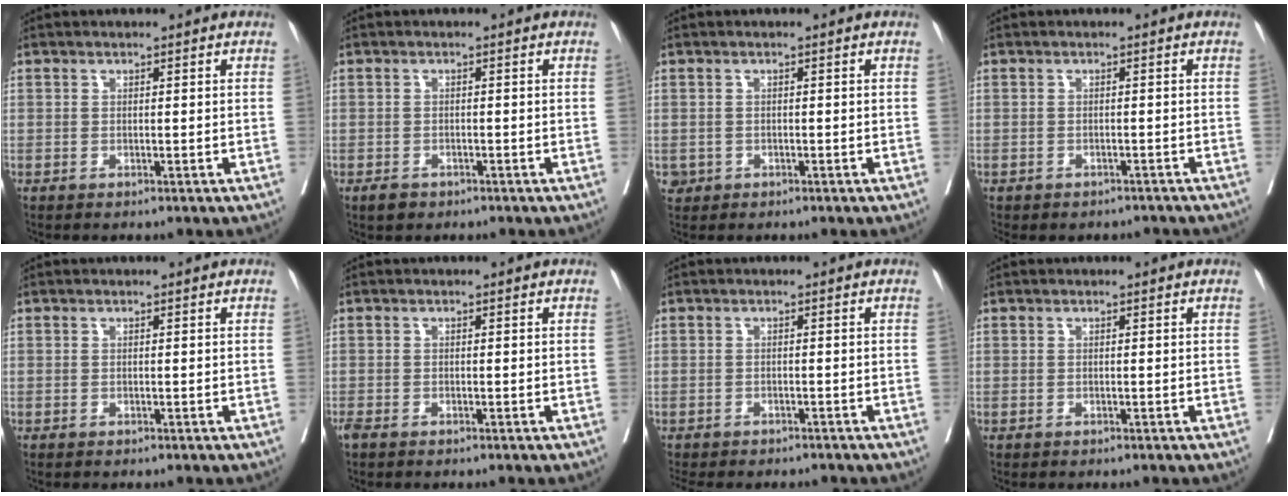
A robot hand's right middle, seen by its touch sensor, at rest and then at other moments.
{"total": 1.7, "force": [-1.2, 1.1, 0.6], "torque": [-0.017, -0.001, -0.015]}
{"total": 1.3, "force": [-0.4, 1.2, 0.1], "torque": [-0.002, 0.006, 0.000]}
{"total": 3.2, "force": [-2.7, 1.7, 0.1], "torque": [-0.001, 0.007, -0.036]}
{"total": 0.0}
{"total": 0.8, "force": [-0.7, 0.2, 0.4], "torque": [-0.023, -0.005, -0.013]}
{"total": 6.7, "force": [-5.8, 2.6, 2.1], "torque": [-0.024, -0.001, -0.075]}
{"total": 0.0}